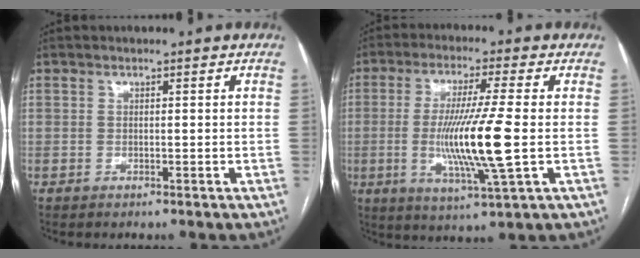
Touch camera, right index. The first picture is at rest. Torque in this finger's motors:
{"motor_torque": [1.70, 0.09, 0.52, 0.21]}